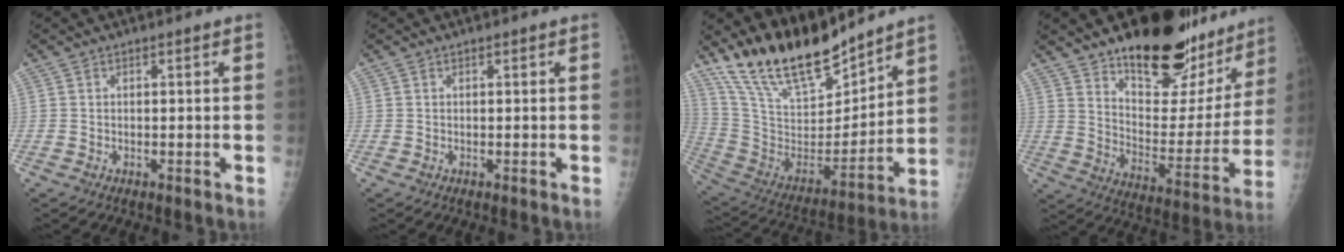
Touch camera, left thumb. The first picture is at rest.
{"total": 0.0}
{"total": 21.2, "force": [17.7, 6.5, 9.6], "torque": [-0.138, -0.099, 0.327]}
{"total": 26.0, "force": [19.7, 10.8, 13.1], "torque": [-0.147, -0.113, 0.287]}